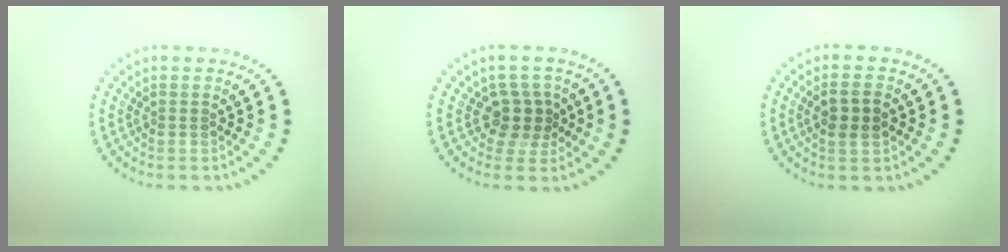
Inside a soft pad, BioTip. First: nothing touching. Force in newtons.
{"total": 2.7, "press": 2.1, "slide": 1.7}
{"total": 2.4, "press": 2.3, "slide": 0.7}